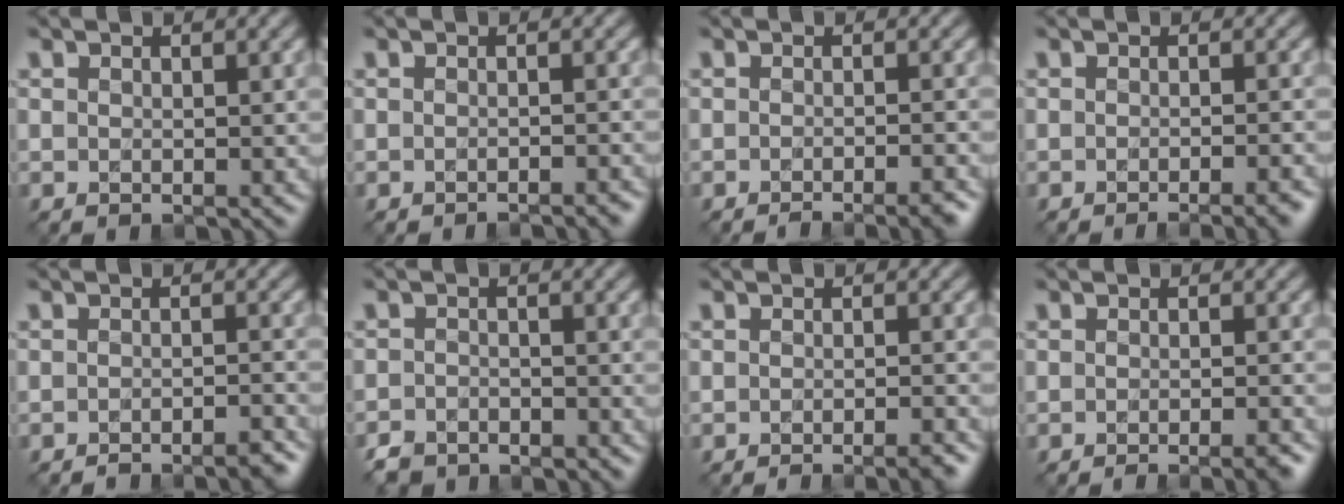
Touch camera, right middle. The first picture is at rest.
{"total": 1.7, "force": [-1.5, 0.2, 0.6], "torque": [0.006, 0.005, -0.020]}
{"total": 3.5, "force": [-2.6, 0.6, 2.2], "torque": [-0.028, 0.004, -0.038]}
{"total": 3.8, "force": [-2.4, 1.0, 2.8], "torque": [-0.024, 0.007, -0.028]}
{"total": 2.7, "force": [-2.5, 0.4, 1.1], "torque": [-0.006, 0.005, -0.037]}
{"total": 2.8, "force": [-2.4, 1.3, 0.5], "torque": [-0.003, -0.002, -0.047]}
{"total": 3.0, "force": [-2.2, 0.5, 2.0], "torque": [-0.021, 0.002, -0.036]}
{"total": 3.4, "force": [-2.3, 0.7, 2.4], "torque": [-0.026, 0.004, -0.035]}